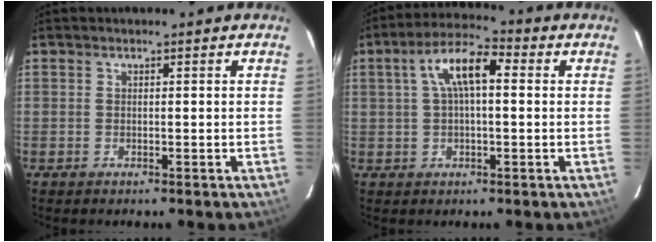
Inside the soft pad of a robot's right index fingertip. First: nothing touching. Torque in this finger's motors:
{"motor_torque": [0.34, 0.02, 0.32, 0.14]}